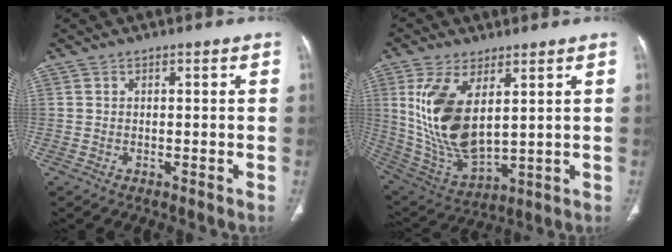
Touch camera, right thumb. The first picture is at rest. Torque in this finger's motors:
{"motor_torque": [0.19, 3.93, 1.84, 0.68, 0.60]}